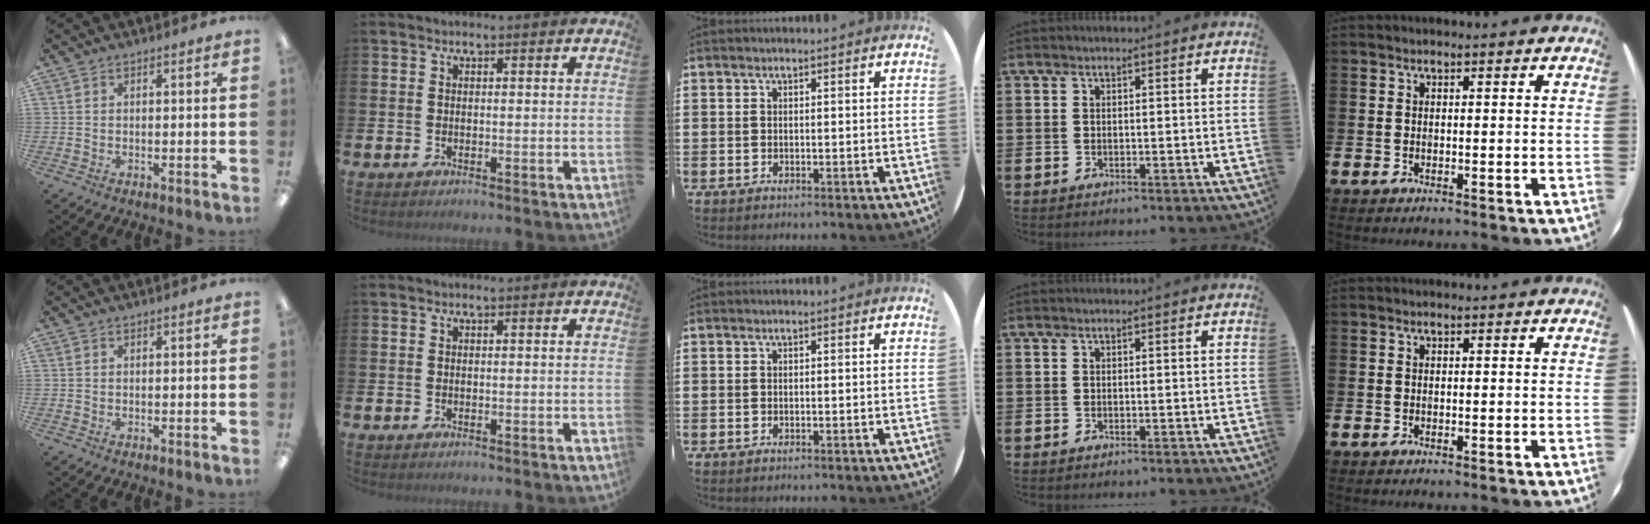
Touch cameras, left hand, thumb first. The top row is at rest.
{}